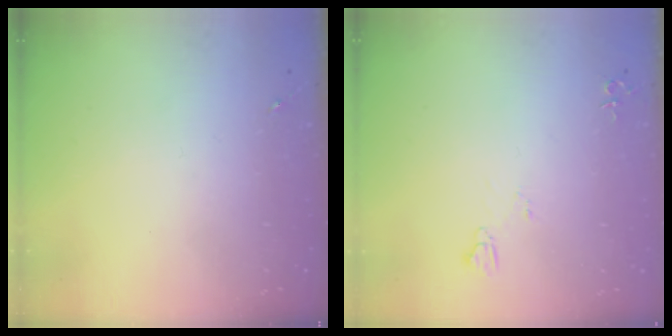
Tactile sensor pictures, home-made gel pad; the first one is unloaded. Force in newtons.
{"total": 4.9, "press": 4.9, "slide": 0.6}